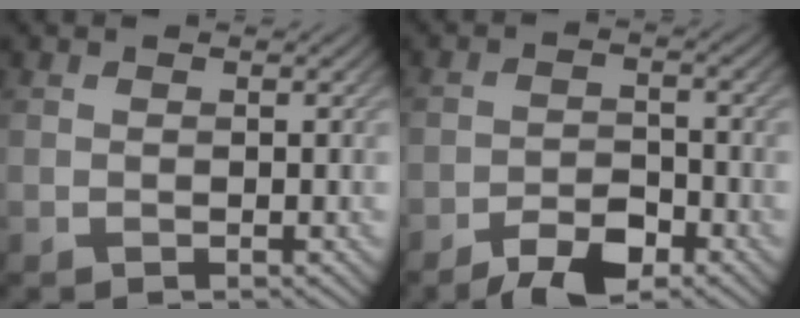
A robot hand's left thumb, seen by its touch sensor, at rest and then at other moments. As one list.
[{"total": 4.8, "force": [-3.5, 1.9, 2.7], "torque": [-0.043, 0.002, -0.065]}]